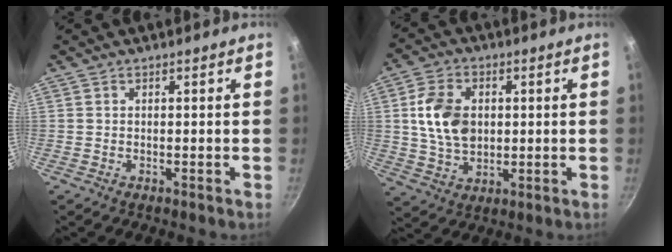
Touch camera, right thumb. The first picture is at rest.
{"total": 10.9, "force": [1.4, 7.6, 7.7], "torque": [-0.126, 0.000, 0.027]}